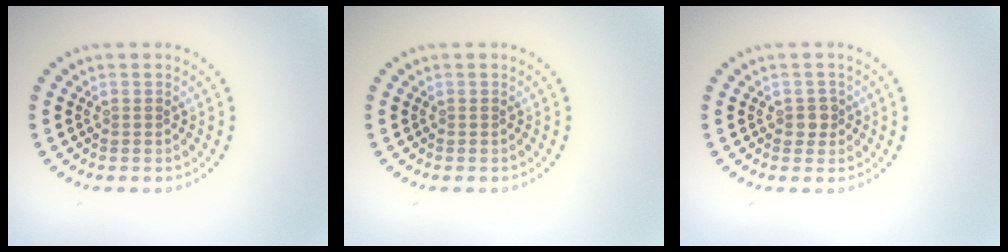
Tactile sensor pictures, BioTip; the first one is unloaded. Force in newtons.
{"total": 0.0}
{"total": 1.3, "press": 1.2, "slide": 0.6}